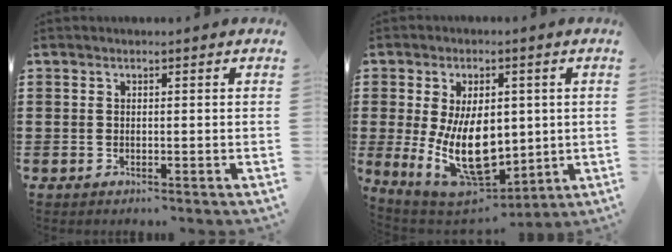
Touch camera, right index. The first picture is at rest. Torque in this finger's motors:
{"motor_torque": [2.14, 0.00, 1.05, 0.21]}